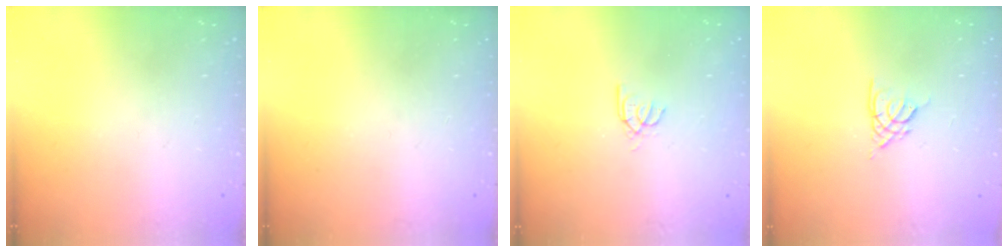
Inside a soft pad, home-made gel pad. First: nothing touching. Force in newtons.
{"total": 0.0}
{"total": 2.6, "press": 2.6, "slide": 0.2}
{"total": 2.7, "press": 2.7, "slide": 0.4}